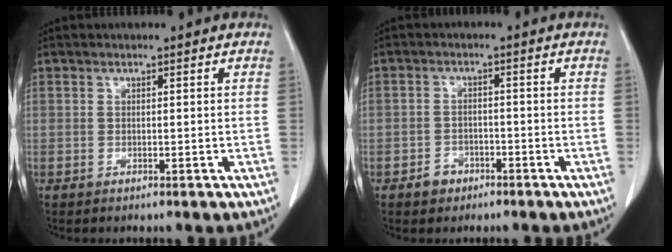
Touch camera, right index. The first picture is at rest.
{"total": 2.9, "force": [-1.7, 2.2, 0.6], "torque": [-0.008, 0.009, -0.026]}